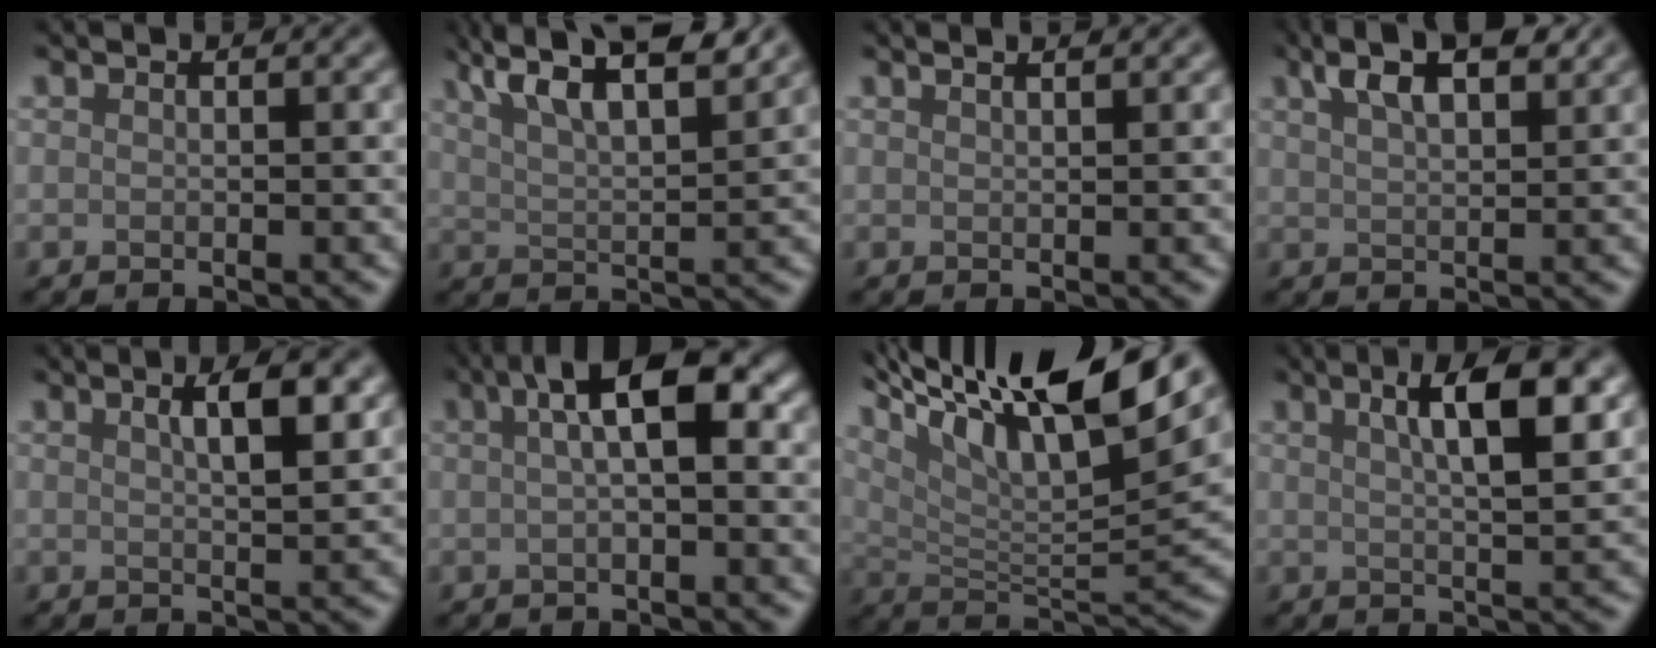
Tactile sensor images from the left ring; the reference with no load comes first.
{"total": 8.6, "force": [5.9, 2.4, 5.8], "torque": [-0.096, 0.023, 0.077]}
{"total": 2.8, "force": [1.9, 1.3, 1.6], "torque": [0.000, 0.013, -0.008]}
{"total": 5.8, "force": [3.6, 2.1, 4.0], "torque": [-0.071, 0.019, 0.055]}
{"total": 3.6, "force": [1.3, 1.0, 3.2], "torque": [-0.041, 0.008, 0.019]}
{"total": 5.0, "force": [1.3, 1.3, 4.6], "torque": [-0.070, 0.018, 0.013]}
{"total": 14.4, "force": [8.8, 3.2, 10.8], "torque": [-0.181, 0.008, 0.160]}
{"total": 6.2, "force": [2.1, 1.7, 5.6], "torque": [-0.073, 0.010, 0.029]}